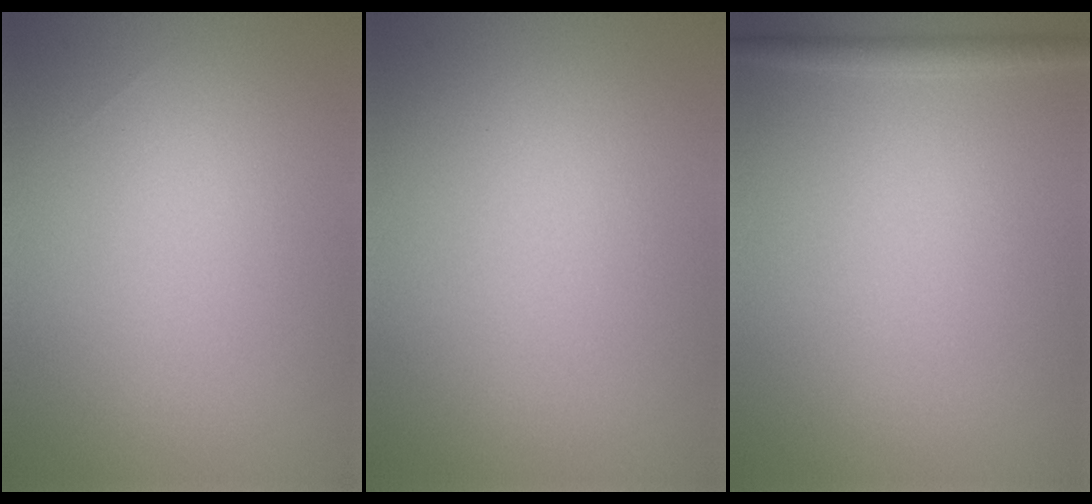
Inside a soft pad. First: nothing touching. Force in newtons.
{"total": 0.0}
{"total": 1.4, "press": 1.4, "slide": 0.1}